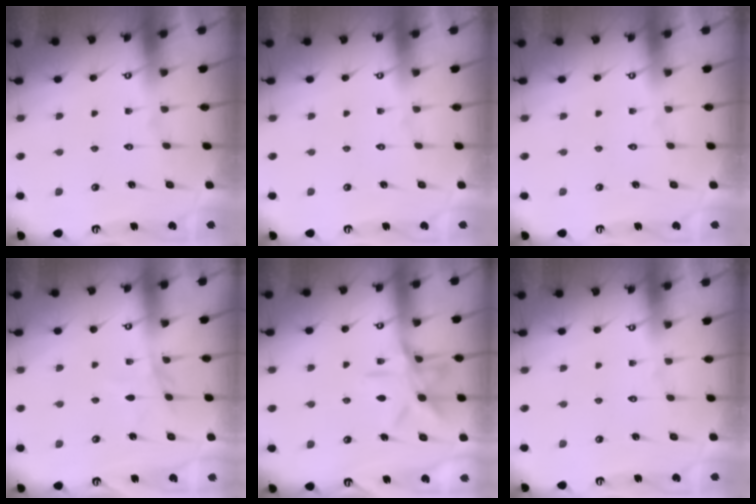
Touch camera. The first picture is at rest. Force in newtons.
{"total": 0.0}
{"total": 0.0}
{"total": 3.7, "press": 3.7, "slide": 0.4}
{"total": 11.3, "press": 11.3, "slide": 0.8}
{"total": 0.0}